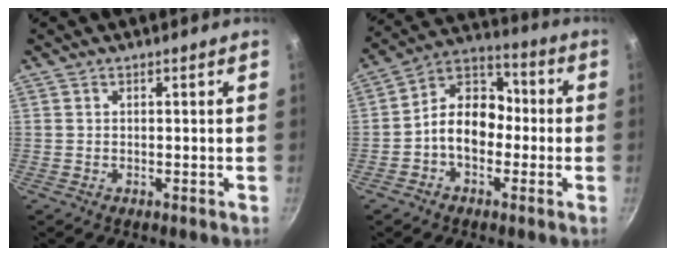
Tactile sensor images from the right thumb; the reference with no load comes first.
{"total": 11.2, "force": [-2.0, 8.2, 7.3], "torque": [-0.072, 0.044, -0.055]}